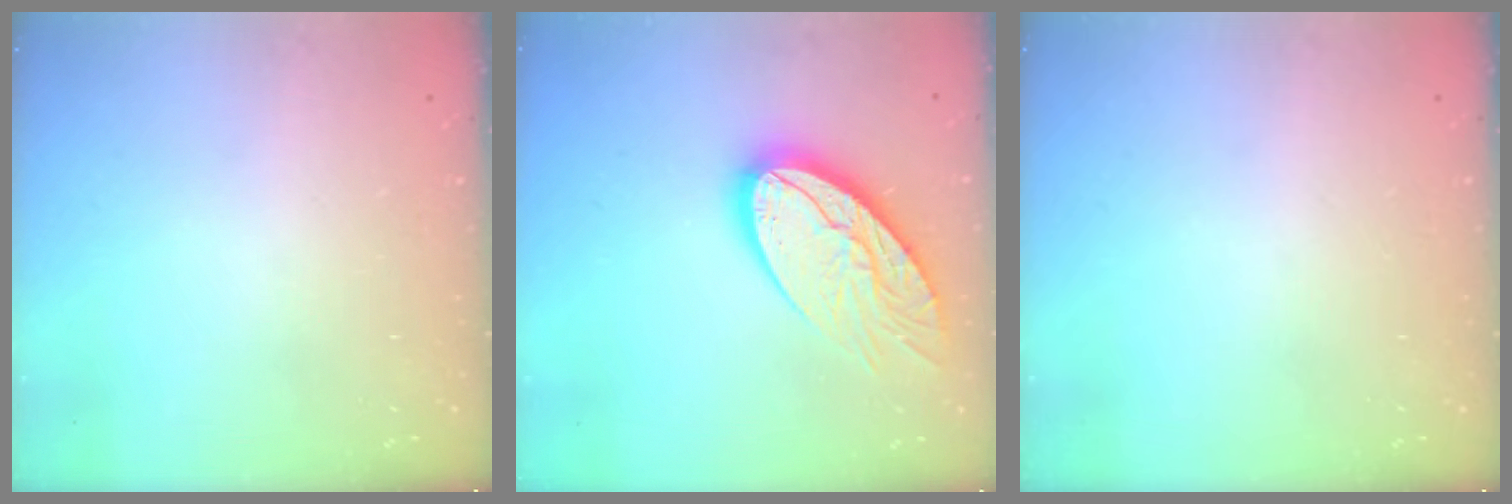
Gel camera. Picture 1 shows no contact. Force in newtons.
{"total": 17.1, "press": 17.0, "slide": 1.6}
{"total": 0.0}